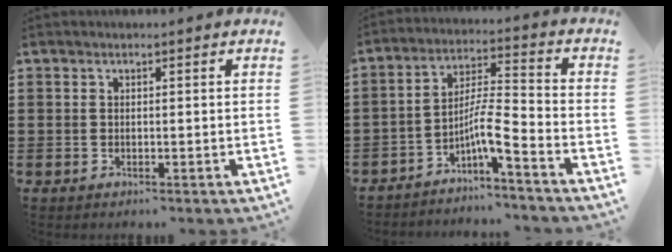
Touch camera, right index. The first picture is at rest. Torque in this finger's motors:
{"motor_torque": [0.00, 0.02, 0.37, 0.04]}